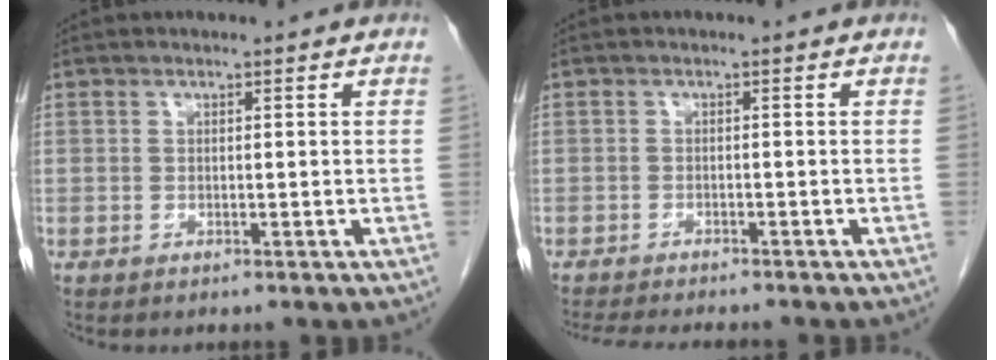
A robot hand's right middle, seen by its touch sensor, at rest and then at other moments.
{"total": 8.4, "force": [-7.6, 1.3, 3.5], "torque": [-0.049, -0.012, -0.109]}